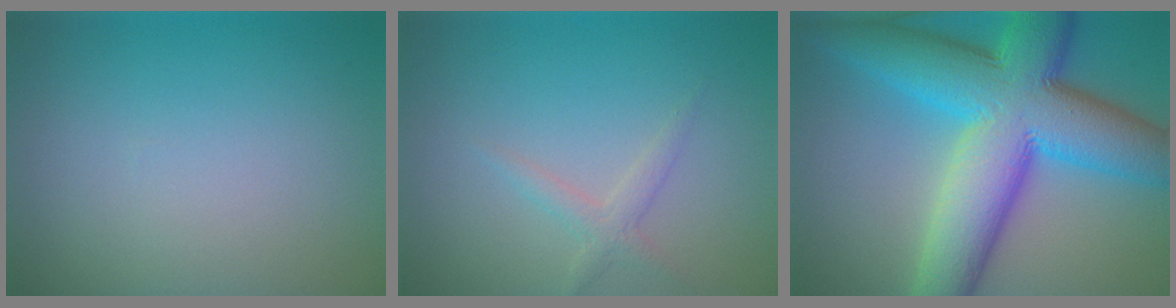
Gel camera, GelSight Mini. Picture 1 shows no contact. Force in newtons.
{"total": 1.5, "press": 1.5, "slide": 0.0}
{"total": 13.7, "press": 13.7, "slide": 0.2}